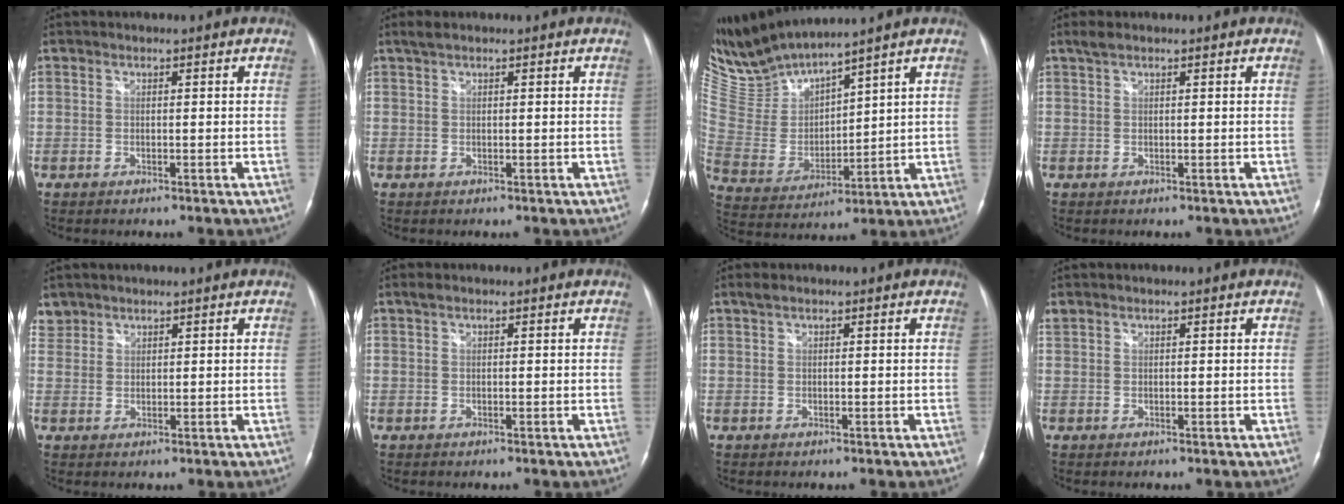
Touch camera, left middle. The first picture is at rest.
{"total": 1.4, "force": [1.1, 0.2, 0.8], "torque": [-0.022, 0.013, 0.024]}
{"total": 9.3, "force": [9.2, -0.7, 1.2], "torque": [-0.058, -0.006, 0.213]}
{"total": 1.4, "force": [1.1, 0.3, 0.8], "torque": [-0.022, 0.012, 0.026]}
{"total": 2.5, "force": [2.0, 1.4, -0.3], "torque": [0.013, 0.010, 0.039]}
{"total": 0.9, "force": [0.6, 0.2, 0.6], "torque": [-0.018, 0.016, 0.013]}
{"total": 1.0, "force": [0.8, 0.2, 0.6], "torque": [-0.018, 0.014, 0.019]}
{"total": 0.9, "force": [0.8, 0.5, 0.1], "torque": [-0.007, 0.017, 0.018]}